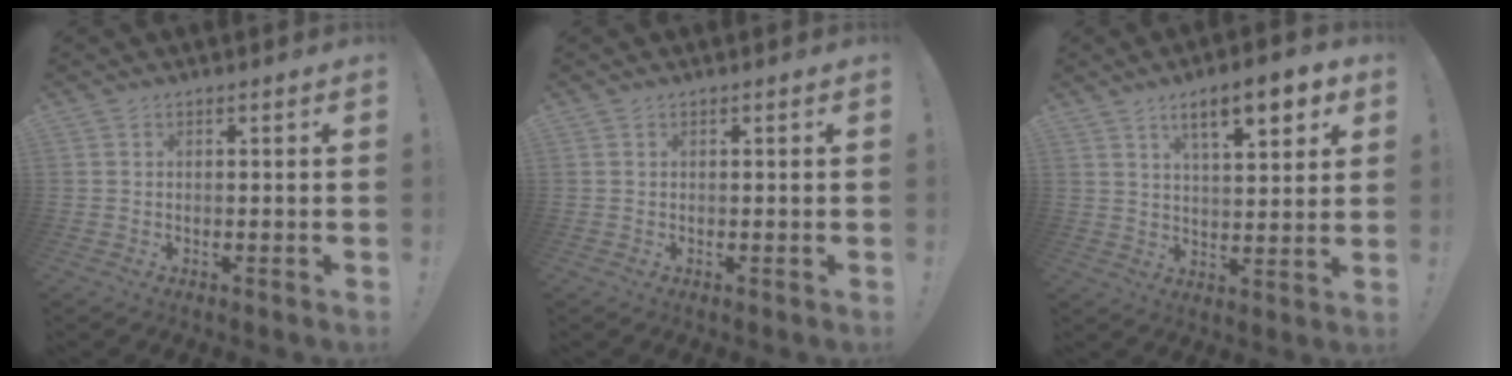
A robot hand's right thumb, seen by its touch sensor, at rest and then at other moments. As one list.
[{"total": 0.0}, {"total": 11.6, "force": [6.4, 3.0, 9.2], "torque": [-0.136, -0.025, 0.102]}]